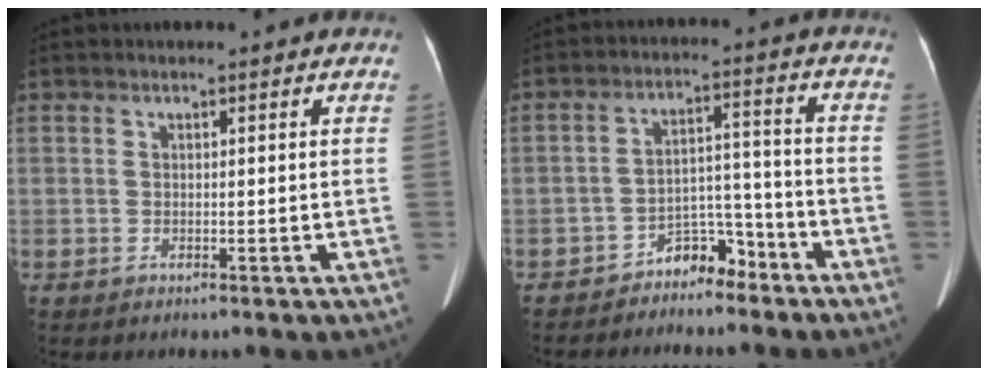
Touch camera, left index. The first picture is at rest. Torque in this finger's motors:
{"motor_torque": [0.15, 0.15, 0.00, 0.00]}